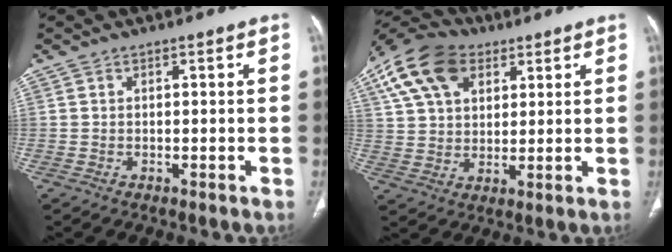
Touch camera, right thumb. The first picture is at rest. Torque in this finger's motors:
{"motor_torque": [-0.95, 1.42, 0.82, 0.42, 0.10]}